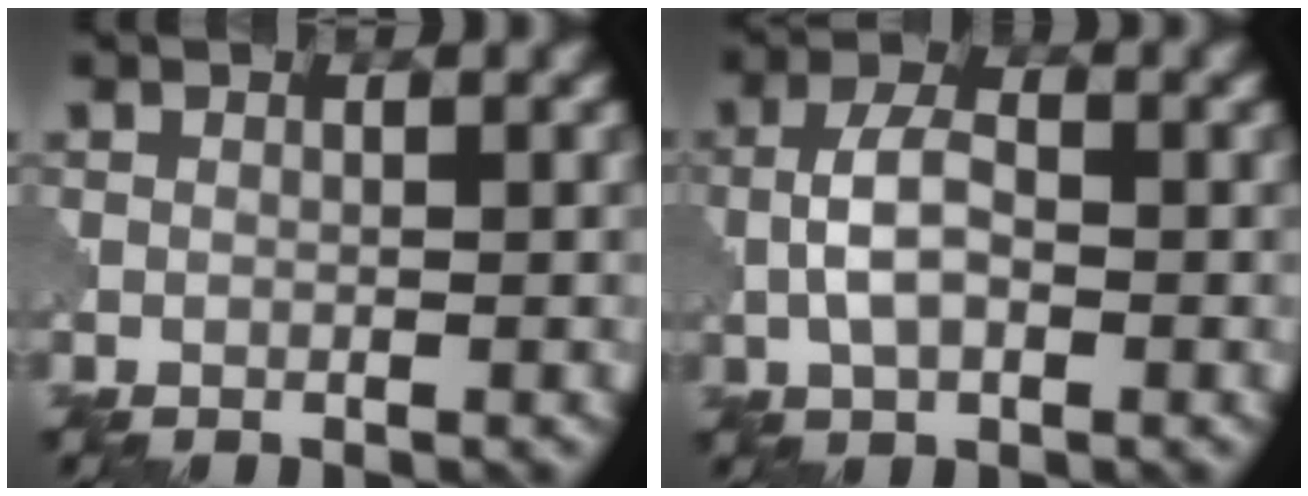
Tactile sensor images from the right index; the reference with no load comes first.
{"total": 3.9, "force": [-0.6, 2.1, 3.3], "torque": [-0.071, 0.007, -0.014]}